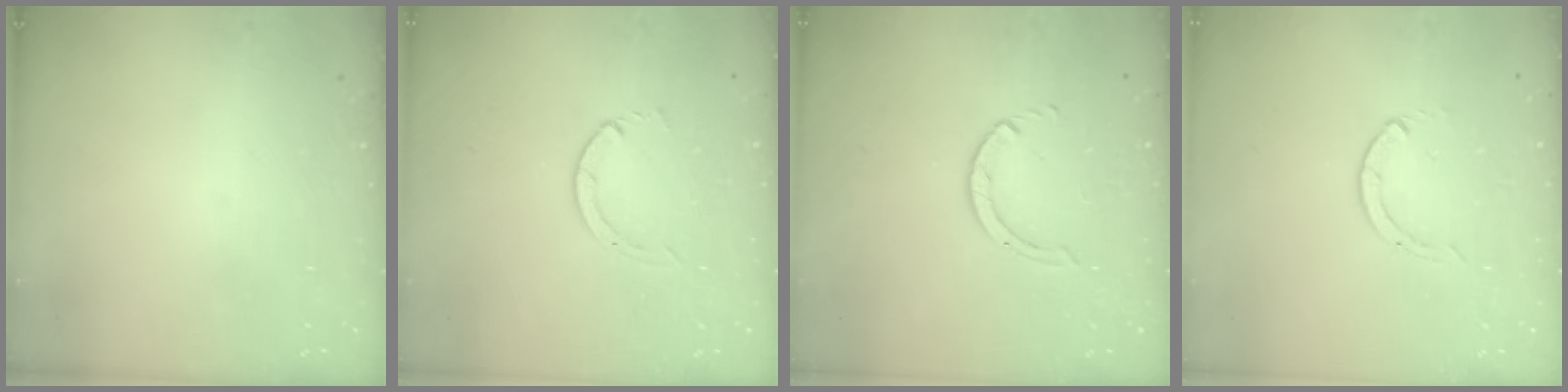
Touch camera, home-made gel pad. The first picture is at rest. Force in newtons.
{"total": 1.3, "press": 1.2, "slide": 0.3}
{"total": 1.7, "press": 1.7, "slide": 0.1}
{"total": 0.0}